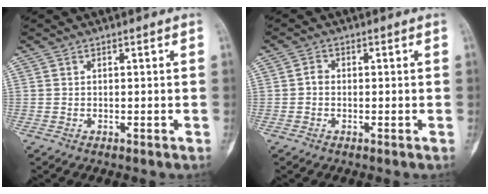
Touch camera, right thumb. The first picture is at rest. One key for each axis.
{"total": 1.7, "fx": -0.2, "fy": 1.4, "fz": 0.8, "tx": -0.003, "ty": 0.005, "tz": -0.010}